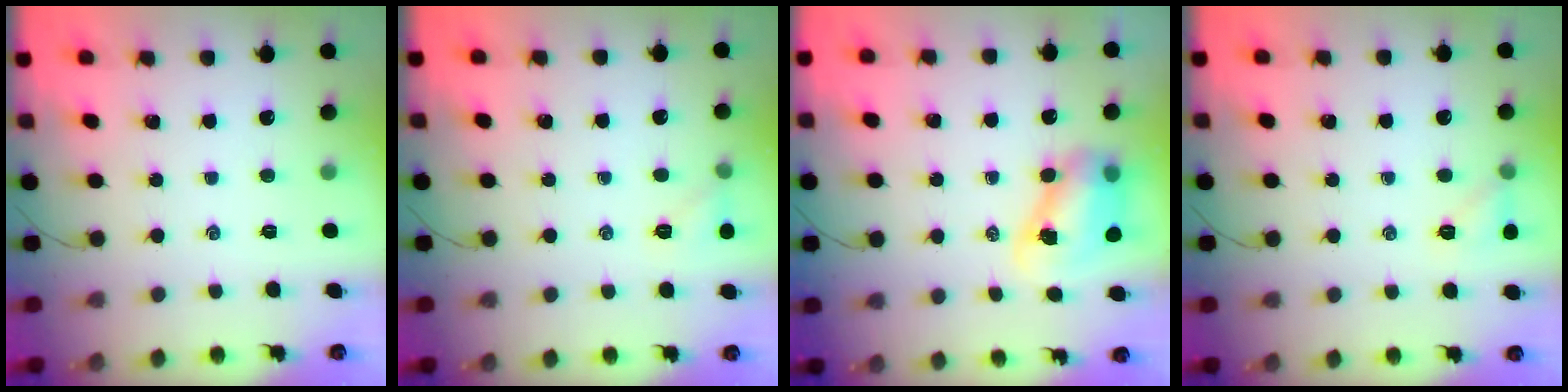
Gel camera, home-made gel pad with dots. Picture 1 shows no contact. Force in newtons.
{"total": 5.2, "press": 5.0, "slide": 1.5}
{"total": 9.6, "press": 9.5, "slide": 1.9}
{"total": 6.6, "press": 6.4, "slide": 1.9}